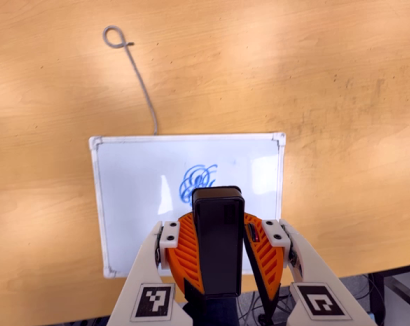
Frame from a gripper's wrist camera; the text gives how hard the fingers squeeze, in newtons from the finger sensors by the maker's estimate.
{"total": 8.5, "left": 9.0, "right": 8.1}